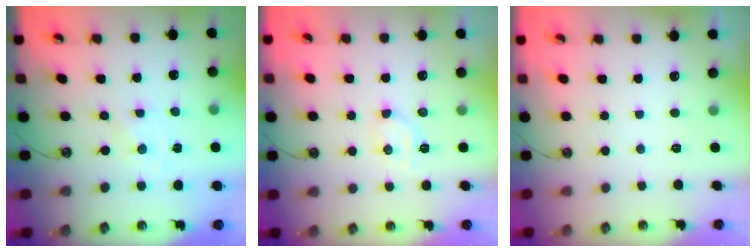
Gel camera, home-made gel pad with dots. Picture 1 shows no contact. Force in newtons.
{"total": 4.3, "press": 4.2, "slide": 0.8}
{"total": 0.0}